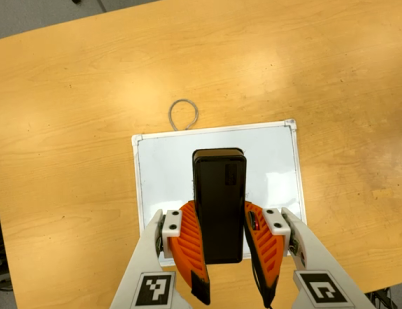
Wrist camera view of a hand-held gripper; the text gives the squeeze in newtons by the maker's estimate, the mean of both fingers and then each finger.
{"total": 8.1, "left": 6.9, "right": 9.2}